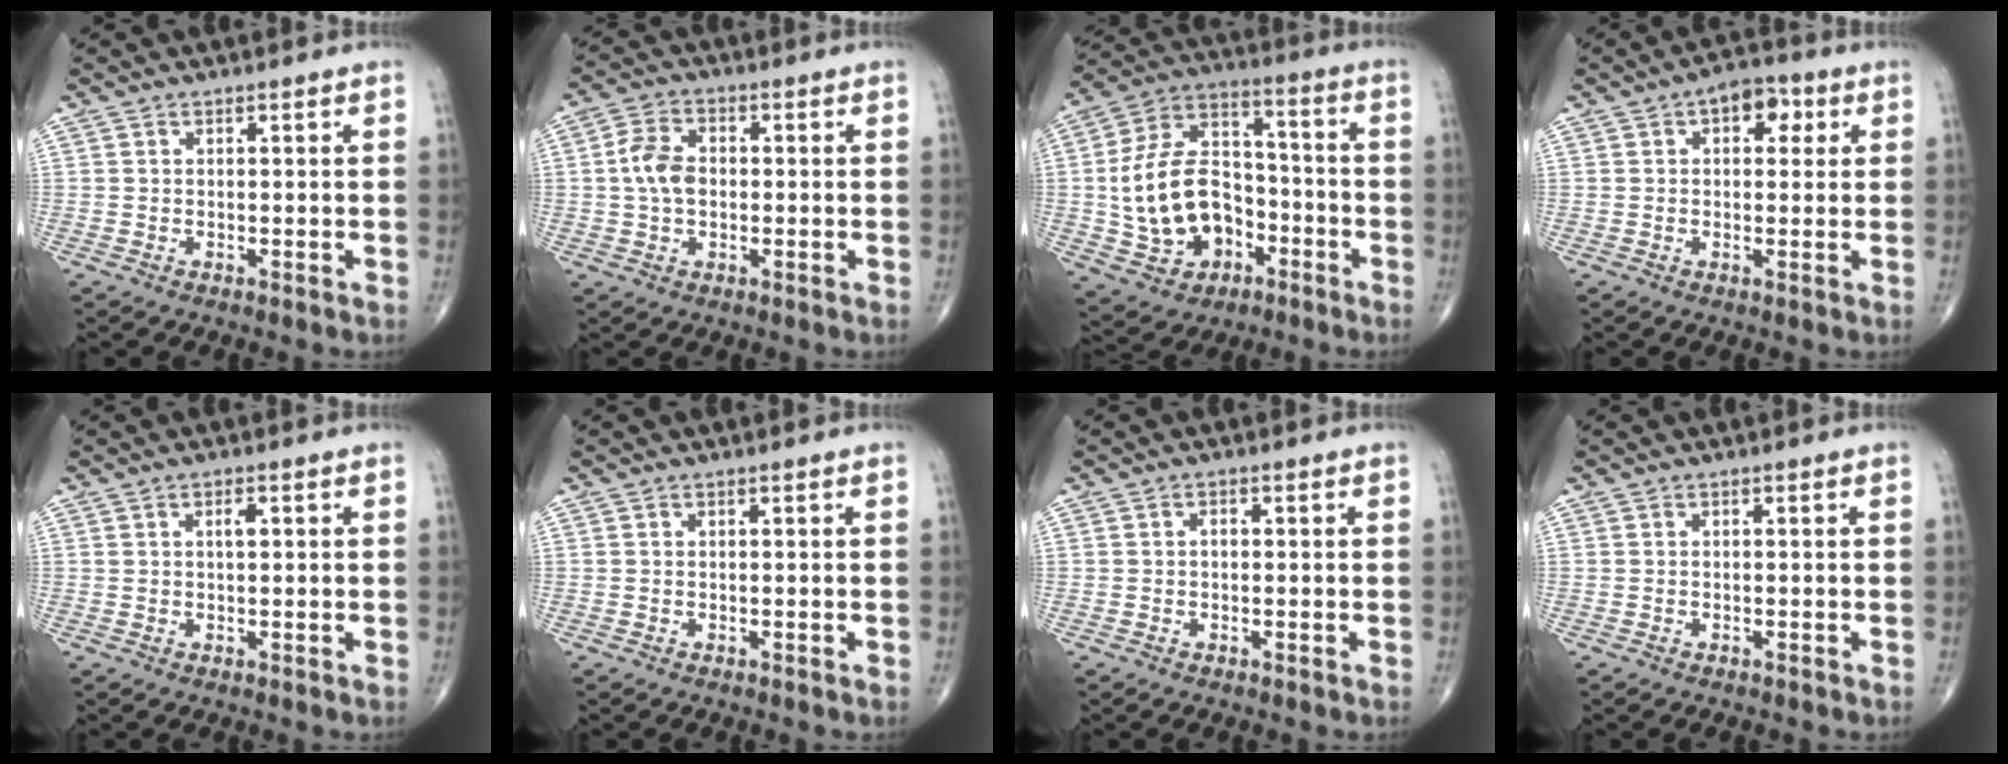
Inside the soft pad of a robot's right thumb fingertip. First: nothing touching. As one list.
[{"total": 6.5, "force": [0.0, 4.4, 4.8], "torque": [-0.091, 0.013, -0.007]}, {"total": 17.9, "force": [-4.2, 12.8, 11.7], "torque": [-0.190, 0.046, -0.068]}, {"total": 6.7, "force": [2.3, 4.0, 4.9], "torque": [-0.039, 0.009, 0.024]}, {"total": 1.9, "force": [0.5, 0.8, 1.7], "torque": [-0.028, 0.001, 0.009]}, {"total": 0.0}, {"total": 1.0, "force": [-0.1, 0.7, 0.7], "torque": [-0.008, 0.002, -0.005]}, {"total": 0.0}]